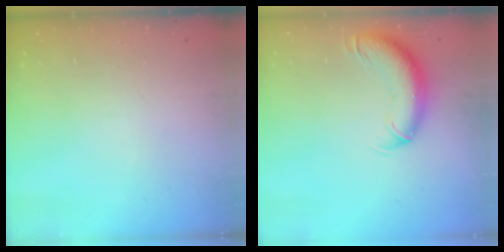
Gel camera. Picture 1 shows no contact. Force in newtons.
{"total": 11.1, "press": 10.7, "slide": 2.7}